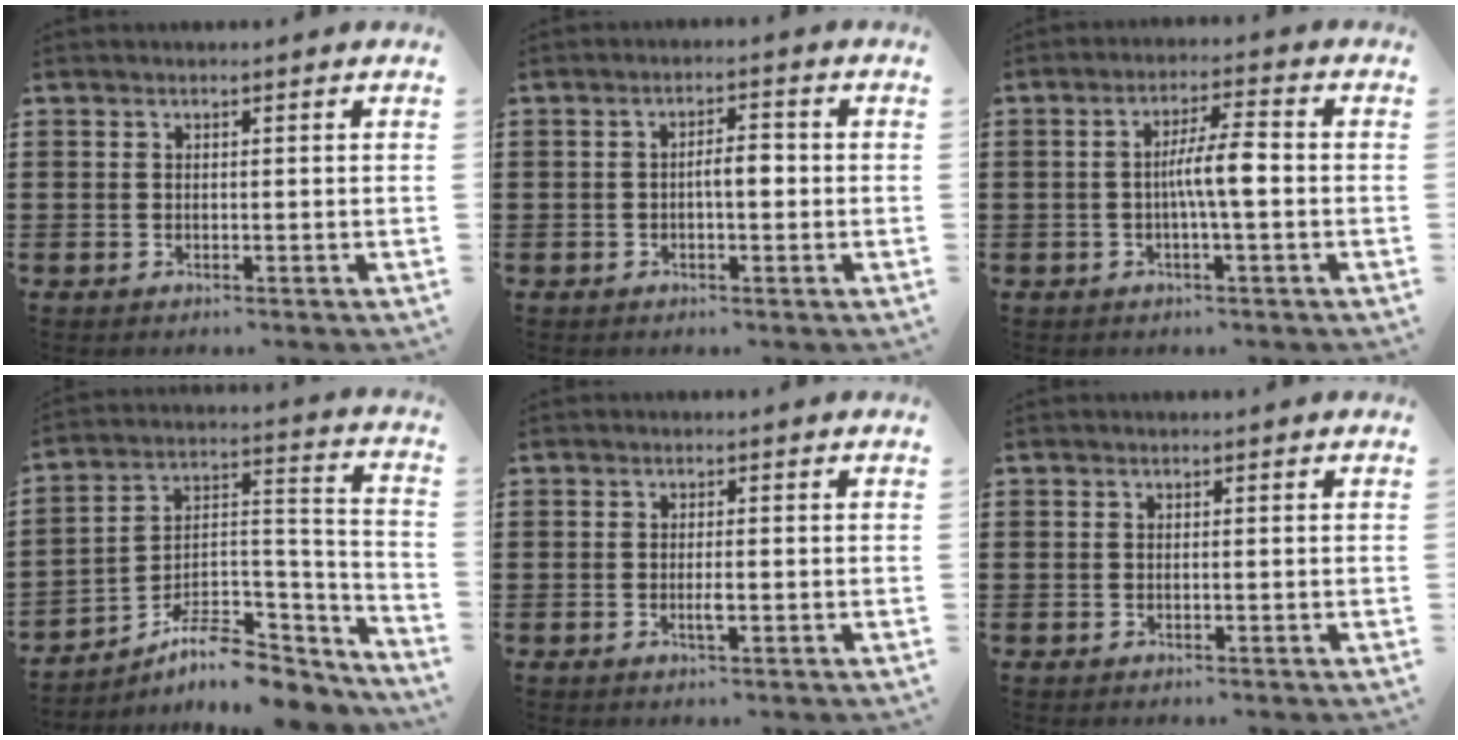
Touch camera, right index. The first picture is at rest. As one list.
[{"total": 3.3, "force": [-0.5, 1.0, 3.1], "torque": [-0.055, 0.005, -0.011]}, {"total": 5.7, "force": [-0.7, 0.7, 5.6], "torque": [-0.101, 0.003, -0.017]}, {"total": 8.7, "force": [-6.6, 3.5, 4.5], "torque": [-0.079, 0.011, -0.124]}, {"total": 1.8, "force": [-0.5, 0.2, 1.7], "torque": [-0.038, -0.004, -0.010]}, {"total": 0.0}]